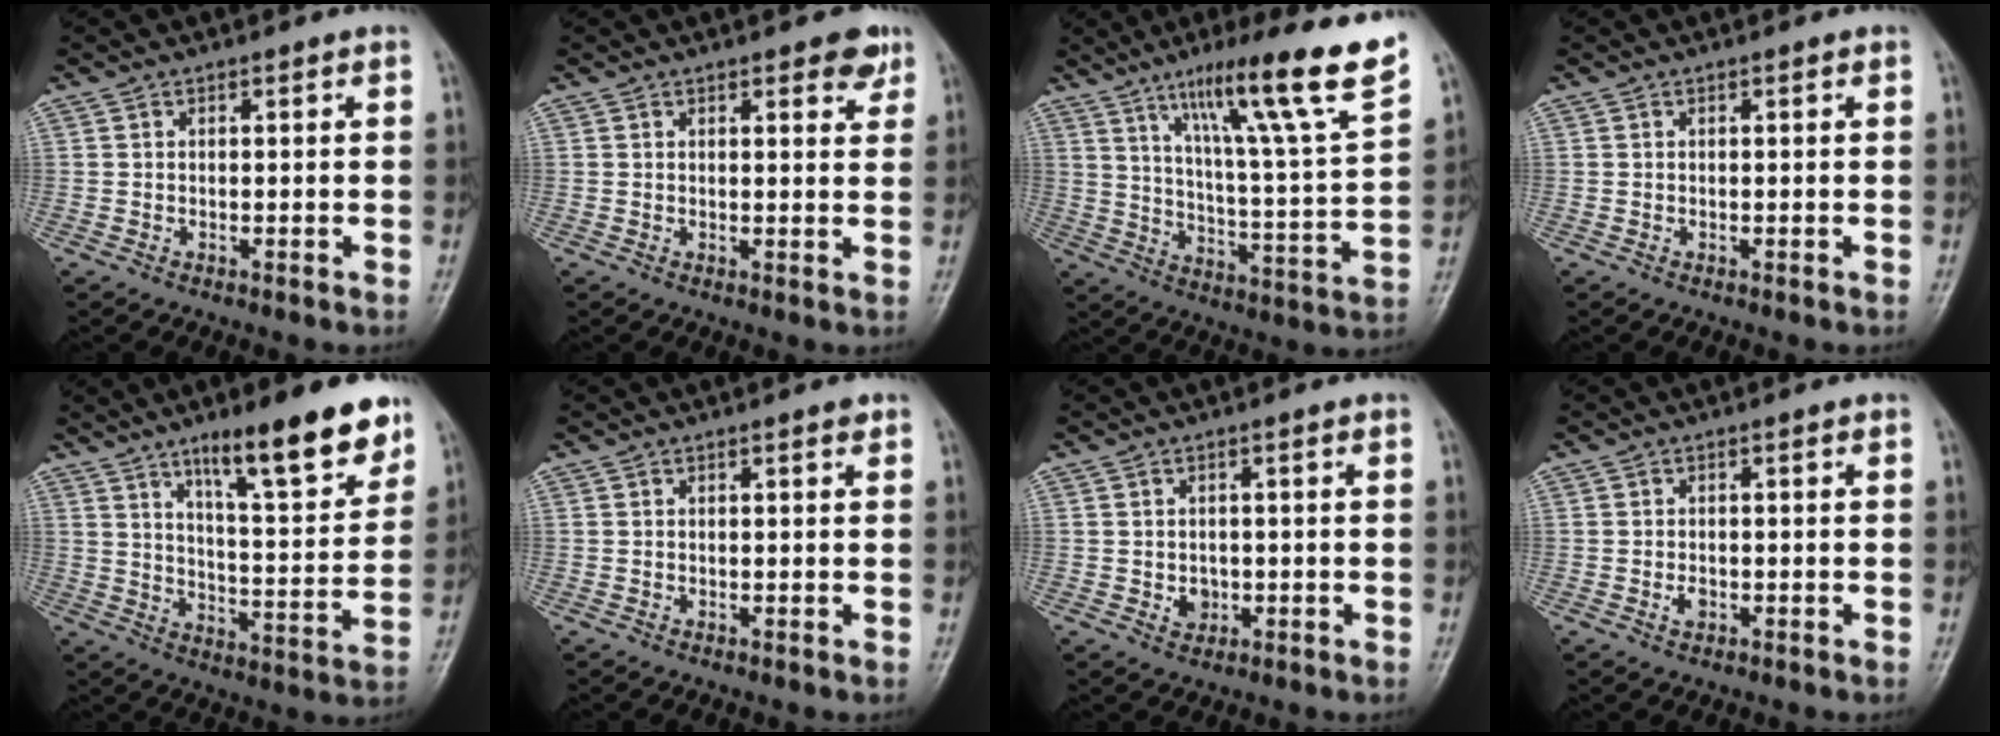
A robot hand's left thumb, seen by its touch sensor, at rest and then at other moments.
{"total": 4.0, "force": [2.5, 1.6, 2.8], "torque": [-0.018, -0.010, 0.026]}
{"total": 20.3, "force": [12.8, 0.5, 15.7], "torque": [-0.221, -0.058, 0.198]}
{"total": 0.0}
{"total": 17.0, "force": [11.1, 3.9, 12.3], "torque": [-0.149, -0.063, 0.176]}
{"total": 0.9, "force": [0.6, 0.2, 0.7], "torque": [-0.009, -0.001, 0.006]}
{"total": 2.5, "force": [-0.4, 2.1, 1.3], "torque": [-0.010, 0.001, -0.002]}
{"total": 1.6, "force": [-0.4, 1.0, 1.1], "torque": [-0.015, 0.000, -0.008]}